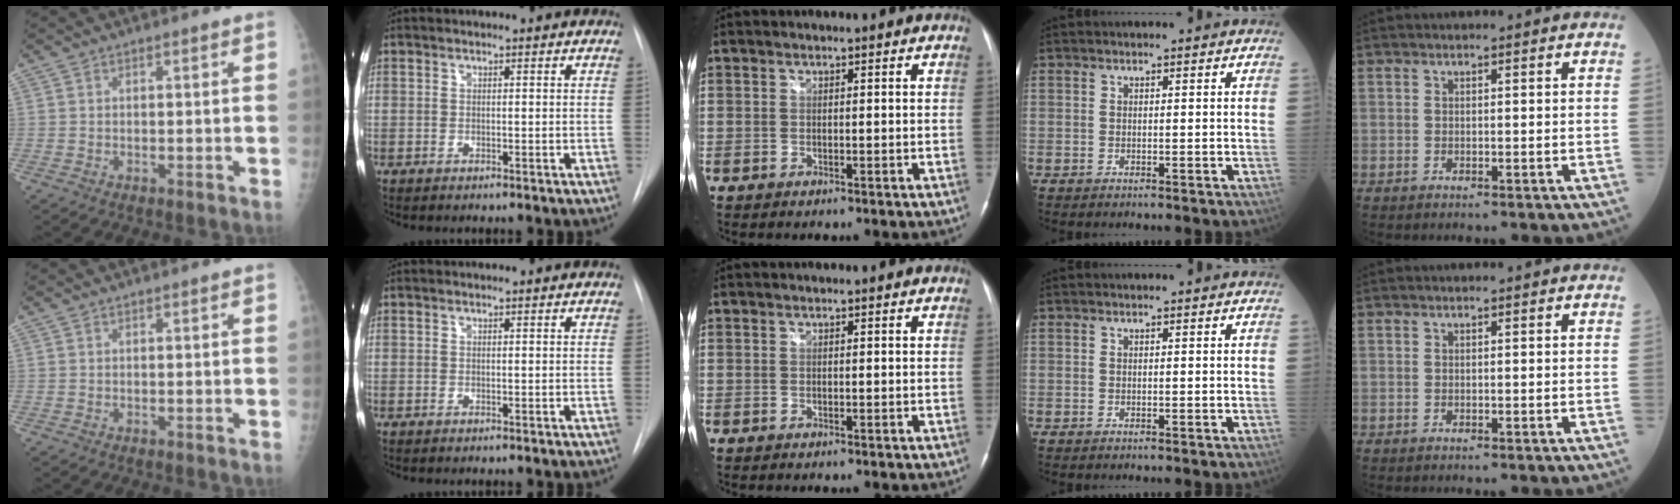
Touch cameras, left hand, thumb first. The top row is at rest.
{}